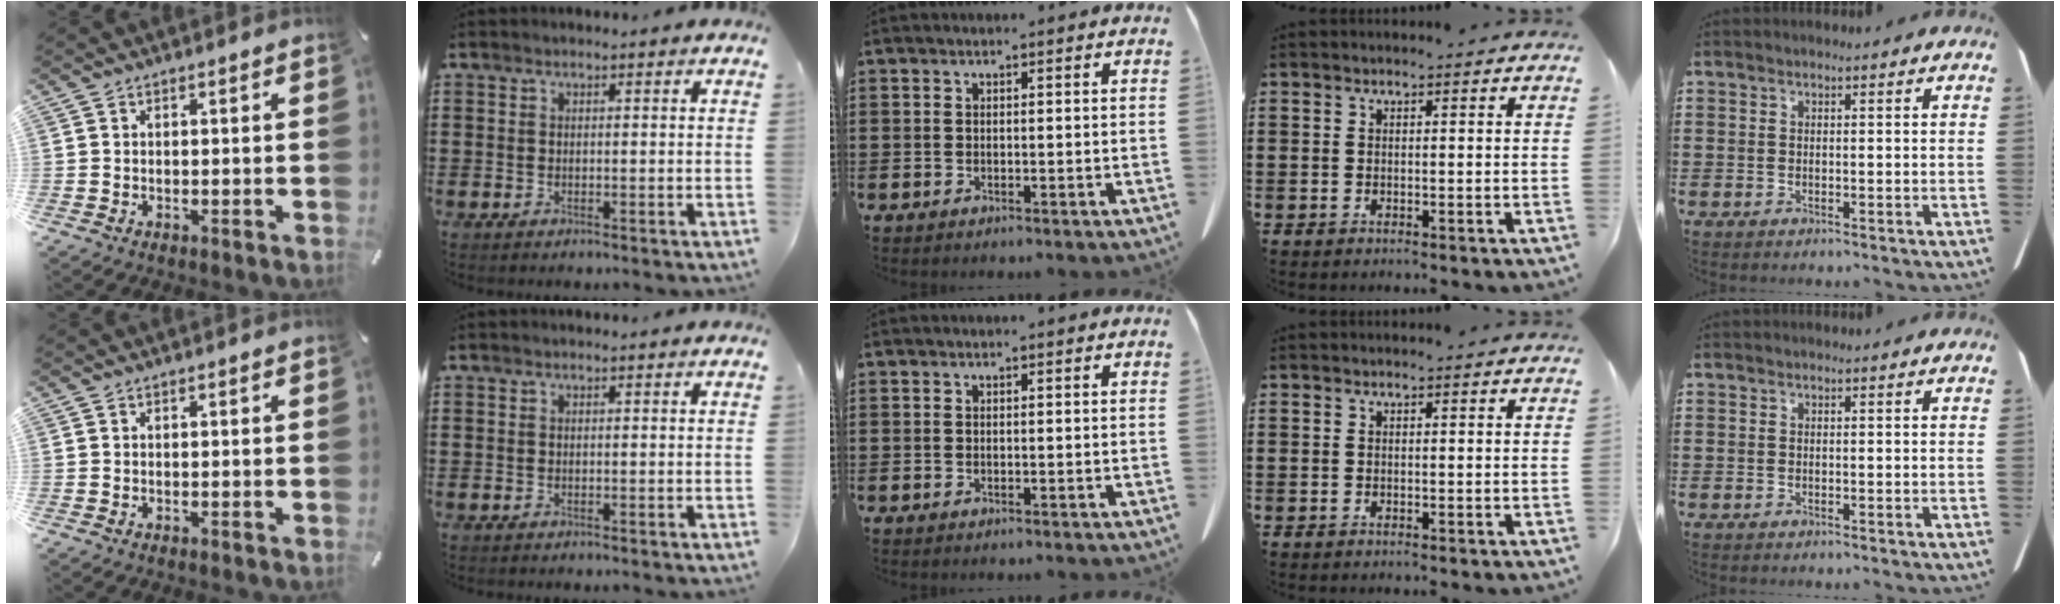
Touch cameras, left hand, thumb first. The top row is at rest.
{}